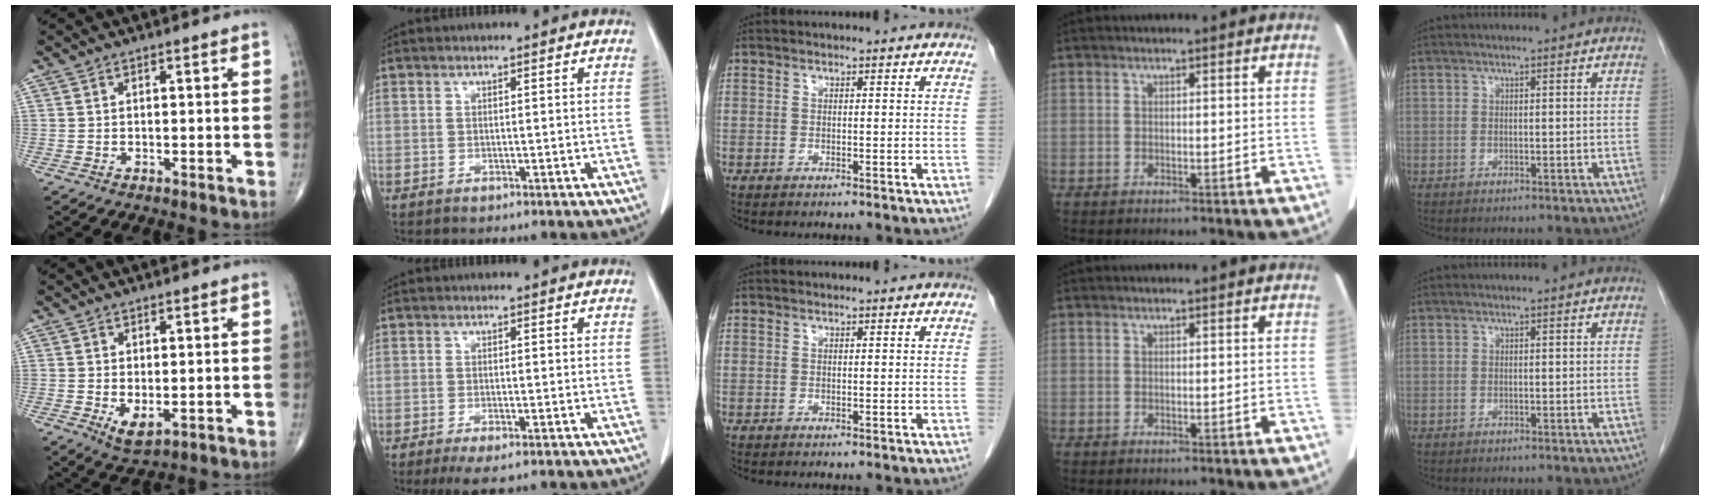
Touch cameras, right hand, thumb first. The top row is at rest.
{"thumb": {"total": 3.9, "force": [-0.6, 1.9, 3.4], "torque": [-0.054, -0.012, 0.001]}, "index": {"total": 3.6, "force": [-2.5, 0.7, 2.5], "torque": [-0.040, -0.009, -0.038]}}